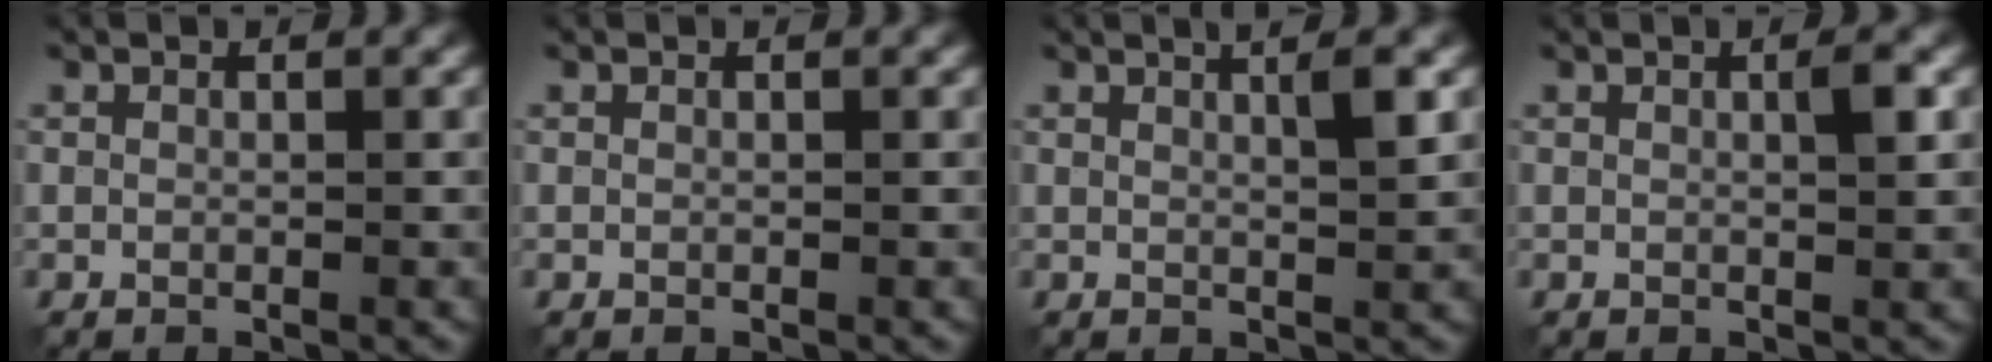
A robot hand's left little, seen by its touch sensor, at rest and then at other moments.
{"total": 0.0}
{"total": 2.6, "force": [1.2, 0.5, 2.3], "torque": [-0.023, 0.006, 0.015]}
{"total": 1.5, "force": [0.4, 0.2, 1.5], "torque": [-0.023, 0.001, 0.004]}